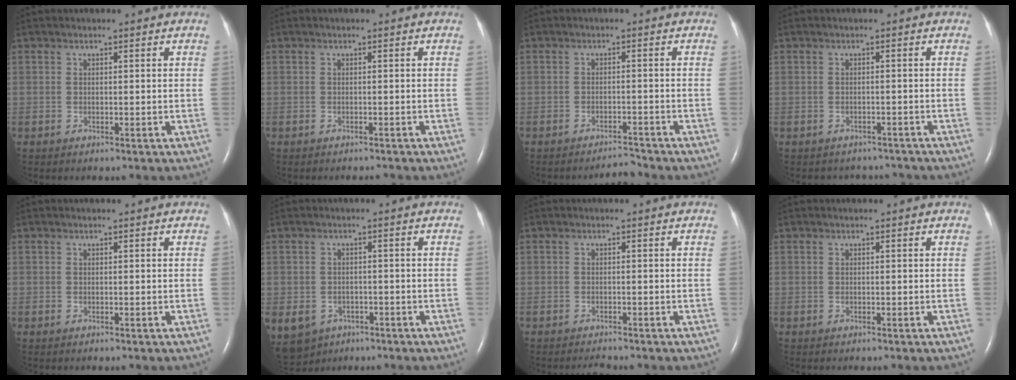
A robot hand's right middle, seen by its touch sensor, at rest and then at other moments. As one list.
[{"total": 0.8, "force": [-0.8, 0.0, 0.0], "torque": [-0.003, -0.004, -0.009]}, {"total": 2.2, "force": [-2.2, -0.1, -0.1], "torque": [-0.001, -0.010, -0.033]}, {"total": 4.2, "force": [-3.8, 1.7, -0.3], "torque": [0.000, 0.006, -0.043]}, {"total": 0.0}, {"total": 11.6, "force": [-6.1, 9.1, 3.9], "torque": [-0.121, -0.003, -0.080]}, {"total": 1.3, "force": [-1.3, 0.0, 0.2], "torque": [-0.008, -0.007, -0.017]}, {"total": 0.0}]